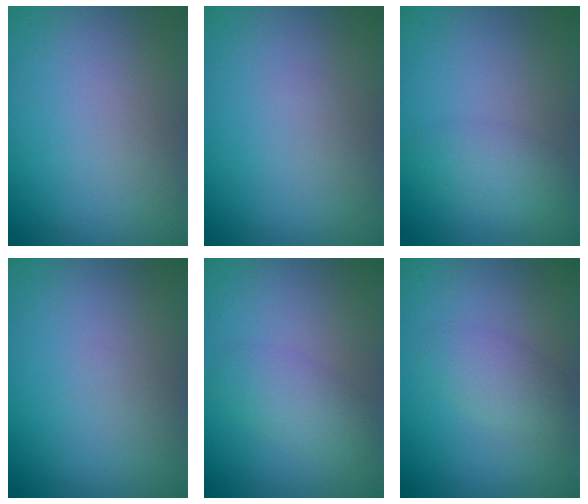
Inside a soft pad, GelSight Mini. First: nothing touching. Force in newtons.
{"total": 0.0}
{"total": 2.2, "press": 2.2, "slide": 0.1}
{"total": 0.0}
{"total": 2.2, "press": 2.2, "slide": 0.0}
{"total": 2.0, "press": 2.0, "slide": 0.1}